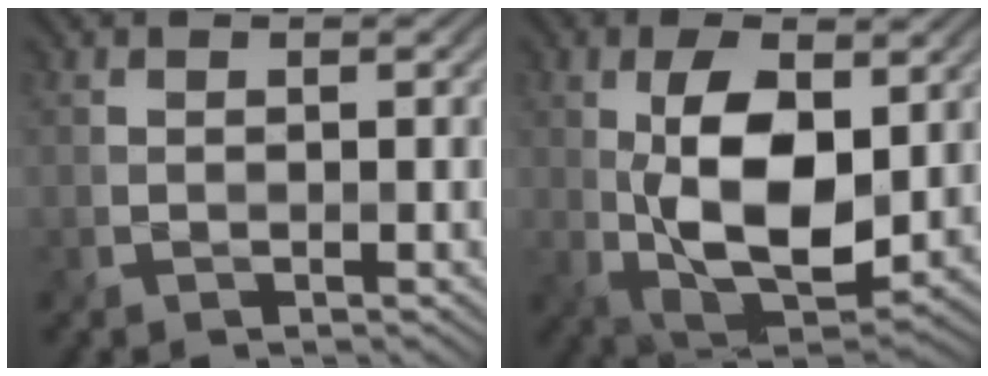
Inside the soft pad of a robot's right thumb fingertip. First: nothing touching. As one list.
[{"total": 11.3, "force": [1.2, 5.8, 9.7], "torque": [-0.185, -0.007, 0.027]}]